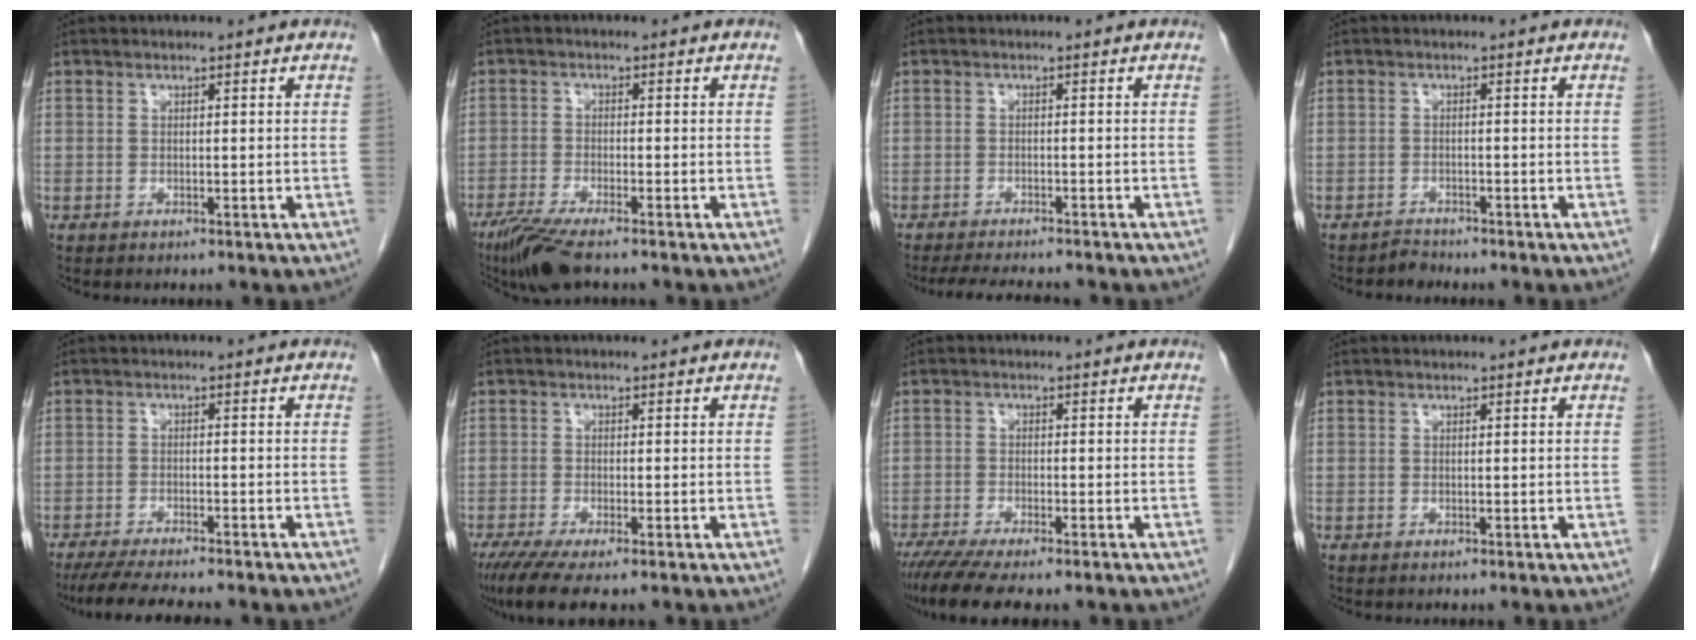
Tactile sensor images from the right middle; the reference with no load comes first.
{"total": 6.7, "force": [-5.0, 0.7, 4.4], "torque": [-0.082, -0.018, -0.089]}
{"total": 8.1, "force": [-7.3, 1.2, 3.4], "torque": [-0.052, -0.015, -0.105]}
{"total": 1.4, "force": [-1.3, 0.2, -0.5], "torque": [0.013, -0.004, -0.023]}
{"total": 9.7, "force": [-8.3, 0.7, 4.9], "torque": [-0.072, -0.018, -0.127]}
{"total": 6.2, "force": [-4.6, 0.7, 4.1], "torque": [-0.066, -0.015, -0.076]}
{"total": 9.0, "force": [-7.2, 1.5, 5.2], "torque": [-0.080, -0.016, -0.112]}
{"total": 0.0}